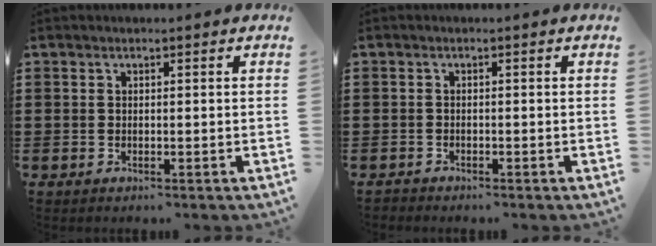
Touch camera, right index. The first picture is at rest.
{"total": 0.9, "force": [-0.8, 0.3, -0.1], "torque": [0.001, 0.004, -0.020]}